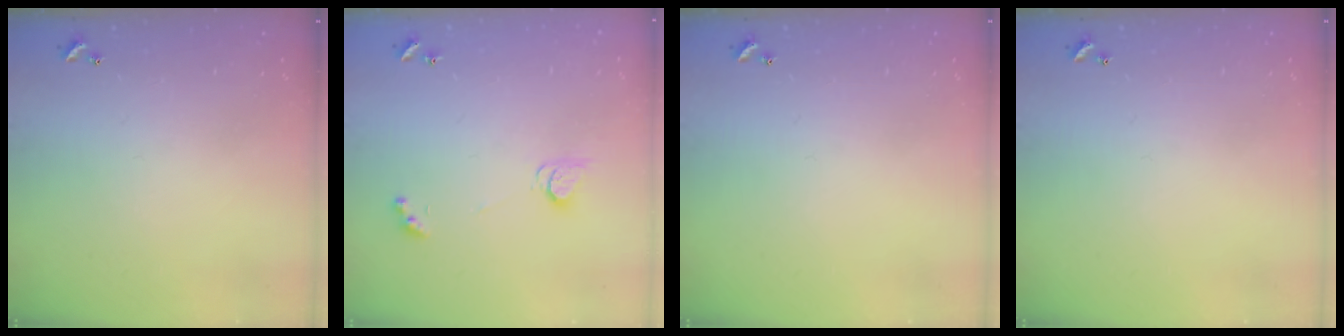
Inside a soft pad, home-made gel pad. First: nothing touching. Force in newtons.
{"total": 2.5, "press": 2.4, "slide": 0.3}
{"total": 0.0}
{"total": 0.0}